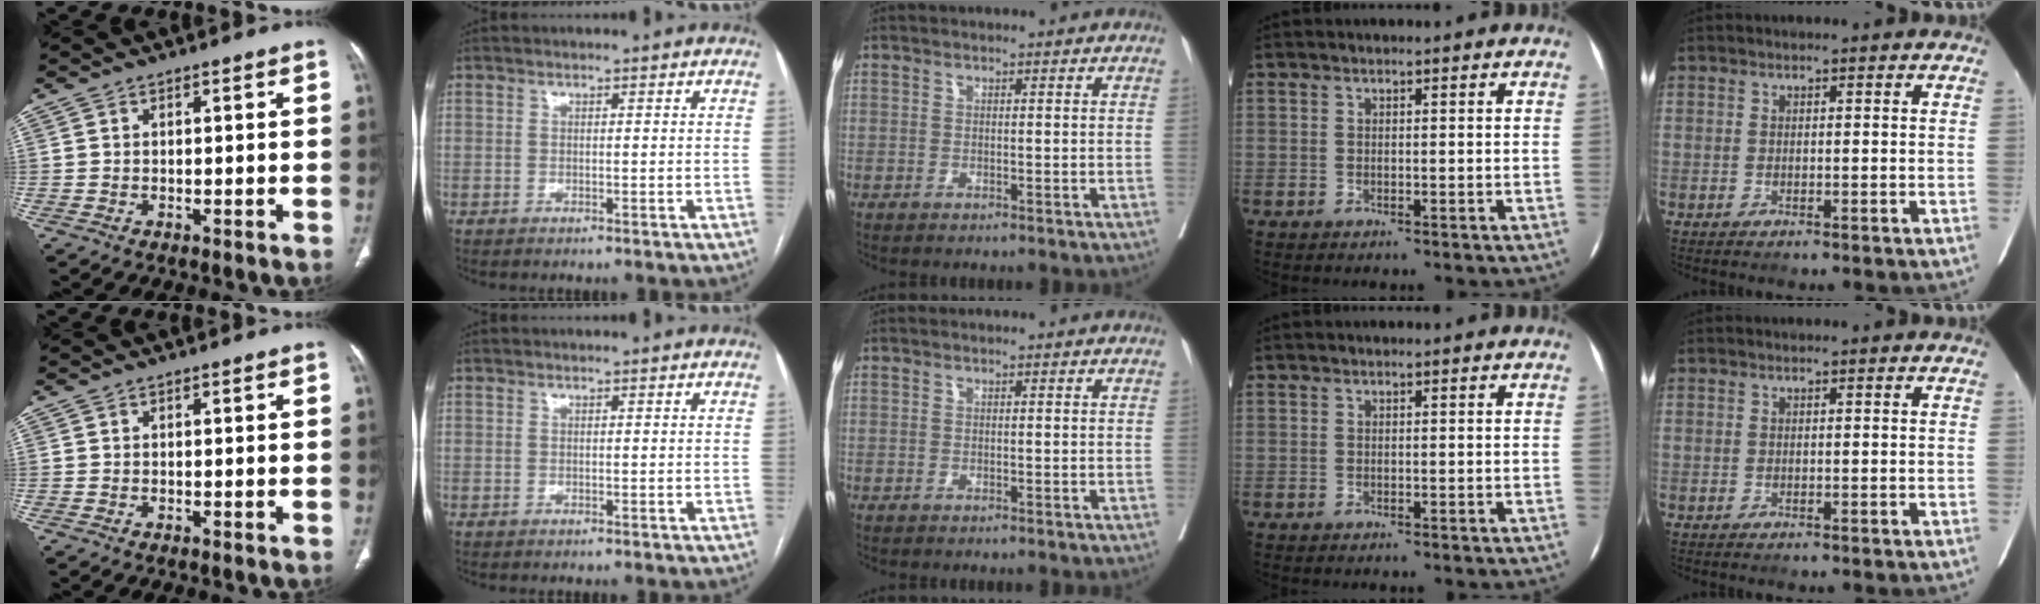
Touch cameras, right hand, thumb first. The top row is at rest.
{}